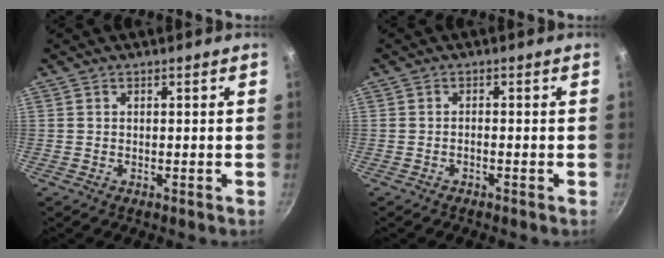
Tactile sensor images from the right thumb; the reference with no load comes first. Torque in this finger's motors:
{"motor_torque": [-0.70, 0.39, -0.35, 0.01, -0.03]}